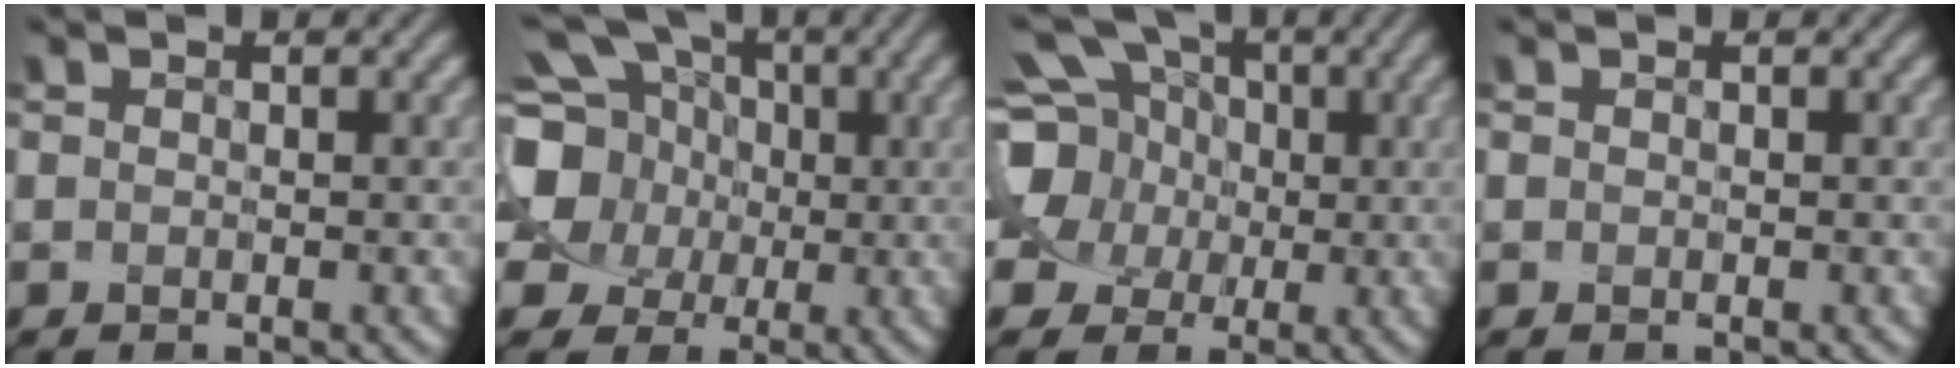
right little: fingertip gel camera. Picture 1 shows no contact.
{"total": 12.2, "force": [1.4, 11.1, 4.8], "torque": [-0.149, 0.018, -0.005]}
{"total": 9.7, "force": [1.5, 8.7, 4.2], "torque": [-0.120, 0.017, -0.002]}
{"total": 0.0}